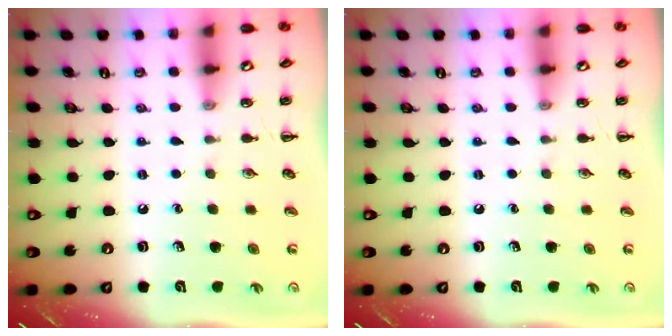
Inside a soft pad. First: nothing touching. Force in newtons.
{"total": 0.0}